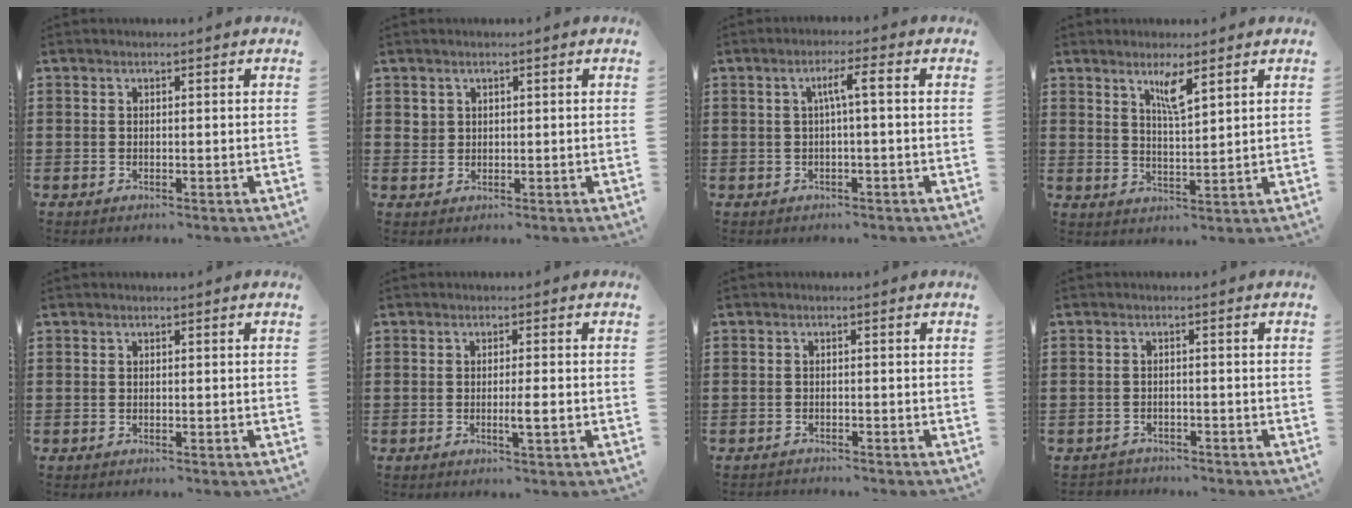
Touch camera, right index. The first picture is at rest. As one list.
[{"total": 1.5, "force": [0.8, 1.2, 0.2], "torque": [-0.008, 0.005, 0.017]}, {"total": 3.3, "force": [0.0, 0.0, 3.3], "torque": [-0.062, 0.002, -0.004]}, {"total": 4.3, "force": [2.7, 0.7, 3.2], "torque": [-0.063, 0.002, 0.044]}, {"total": 0.0}, {"total": 2.6, "force": [-0.6, 0.1, 2.5], "torque": [-0.041, -0.004, -0.012]}, {"total": 0.8, "force": [-0.7, 0.3, -0.2], "torque": [0.003, 0.006, -0.017]}, {"total": 1.5, "force": [-1.4, 0.4, -0.2], "torque": [-0.002, 0.004, -0.033]}]